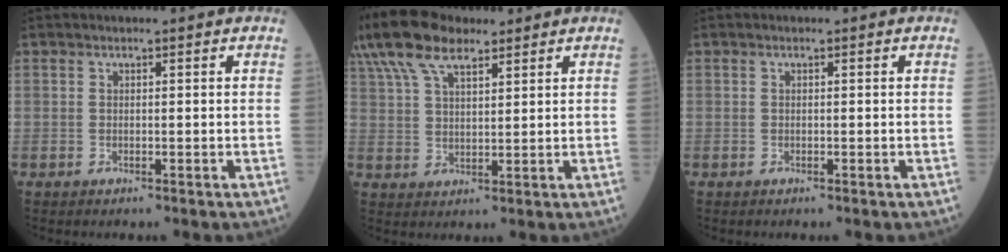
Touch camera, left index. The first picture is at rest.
{"total": 13.6, "force": [9.5, 5.5, 8.0], "torque": [-0.191, 0.043, 0.178]}
{"total": 0.0}